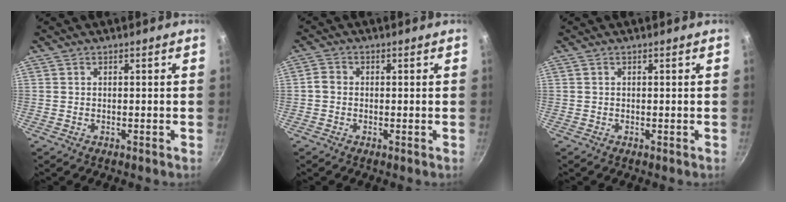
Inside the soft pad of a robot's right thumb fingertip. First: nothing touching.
{"total": 1.9, "force": [-0.4, 1.7, 0.9], "torque": [-0.017, 0.009, -0.014]}
{"total": 0.0}